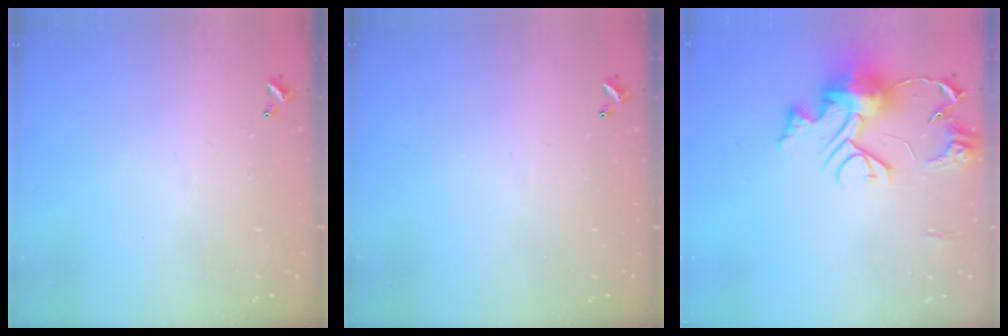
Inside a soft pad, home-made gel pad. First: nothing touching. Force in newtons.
{"total": 0.0}
{"total": 13.9, "press": 13.8, "slide": 1.5}